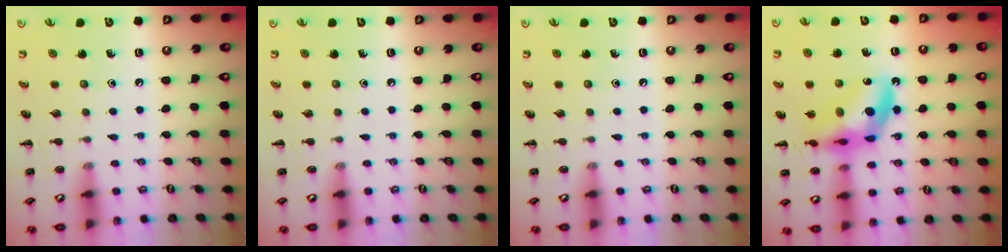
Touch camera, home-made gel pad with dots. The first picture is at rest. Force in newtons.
{"total": 0.0}
{"total": 0.0}
{"total": 13.2, "press": 12.6, "slide": 4.2}